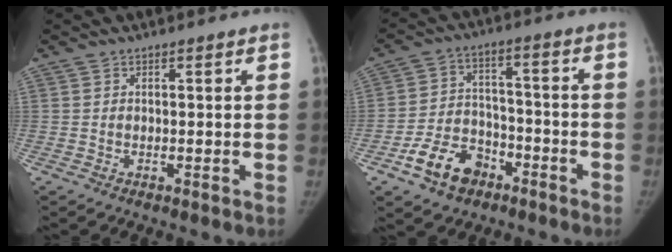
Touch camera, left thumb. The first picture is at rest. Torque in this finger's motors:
{"motor_torque": [-0.04, 0.16, 0.64, 0.37, 0.02]}